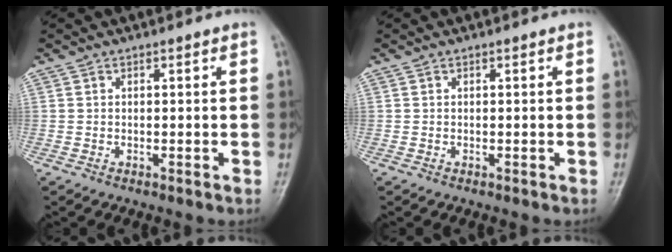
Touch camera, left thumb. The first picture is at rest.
{"total": 0.0}